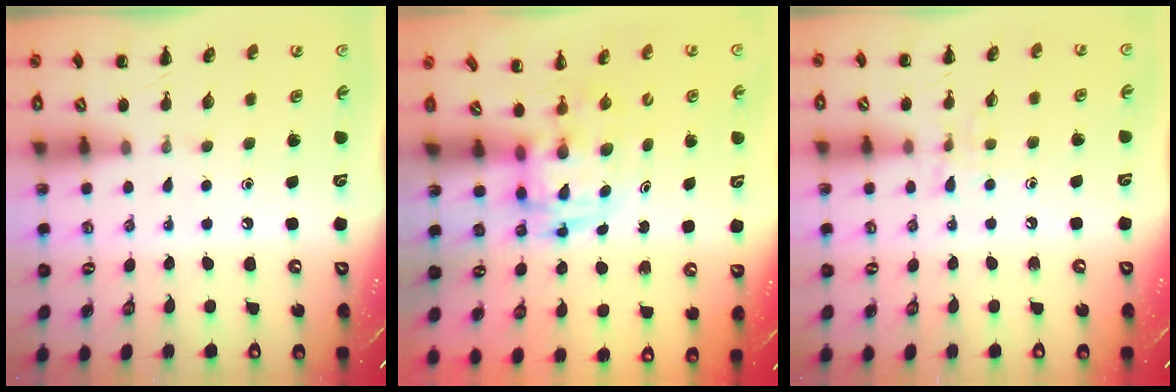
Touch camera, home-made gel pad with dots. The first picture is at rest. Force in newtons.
{"total": 2.9, "press": 2.9, "slide": 0.6}
{"total": 5.8, "press": 5.7, "slide": 1.0}